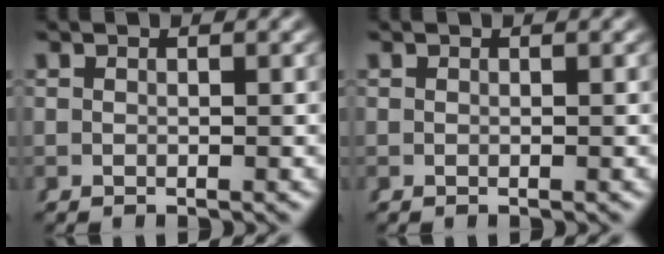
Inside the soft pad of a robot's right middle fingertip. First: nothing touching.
{"total": 0.0}